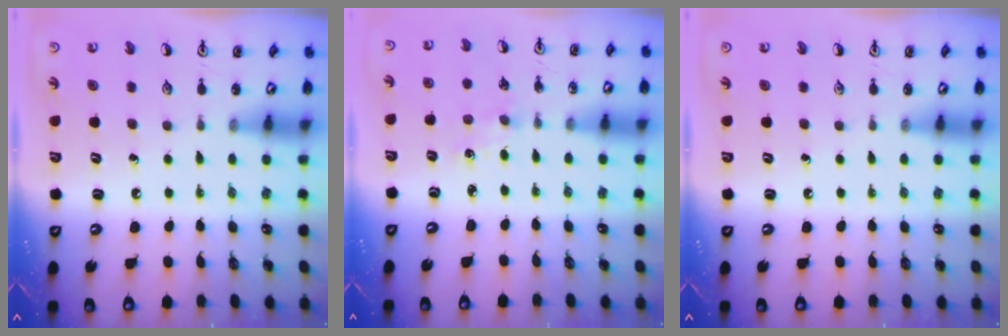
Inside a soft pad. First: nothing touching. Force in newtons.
{"total": 0.8, "press": 0.8, "slide": 0.2}
{"total": 0.0}